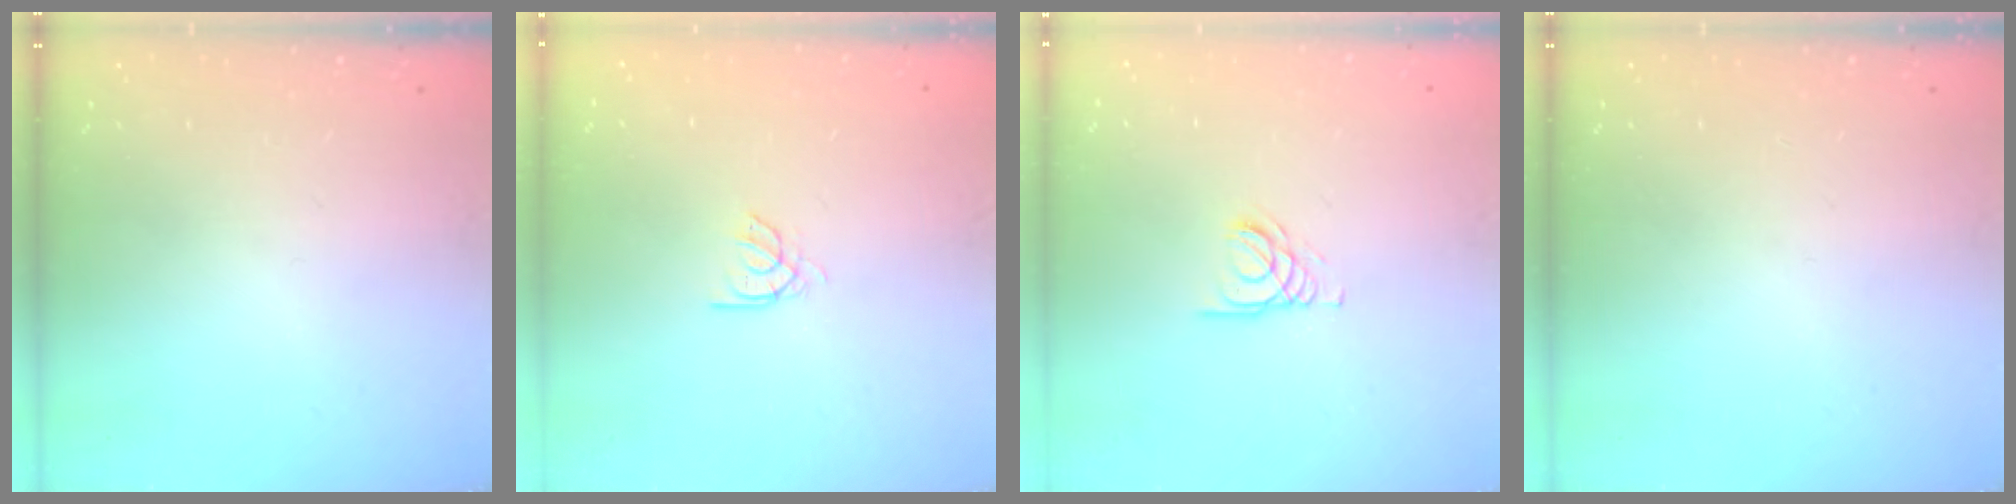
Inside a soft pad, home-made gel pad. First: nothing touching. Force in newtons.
{"total": 2.2, "press": 2.1, "slide": 0.4}
{"total": 2.1, "press": 2.1, "slide": 0.2}
{"total": 0.0}